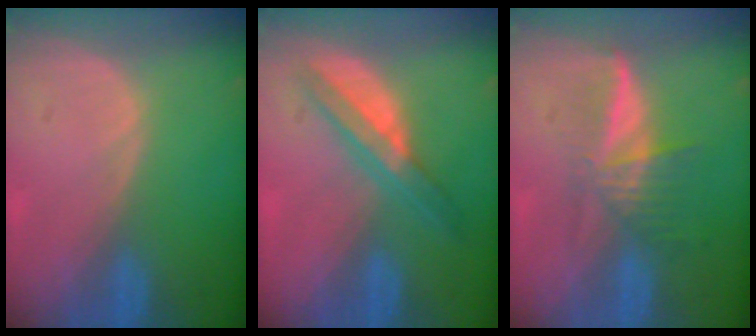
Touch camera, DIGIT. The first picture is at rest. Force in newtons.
{"total": 5.9, "press": 5.4, "slide": 2.3}
{"total": 6.0, "press": 5.5, "slide": 2.4}